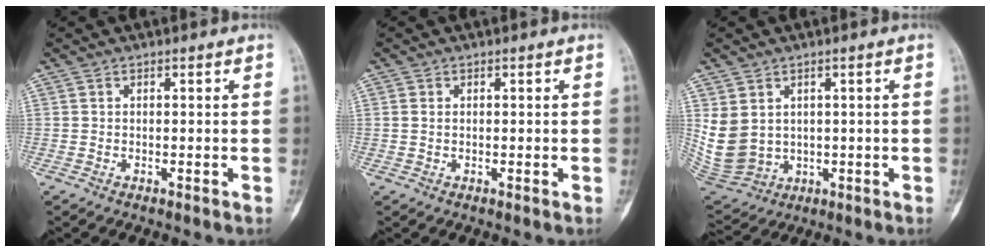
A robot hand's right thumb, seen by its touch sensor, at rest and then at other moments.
{"total": 0.9, "force": [0.2, 0.7, 0.6], "torque": [-0.014, 0.000, 0.003]}
{"total": 9.0, "force": [1.7, 7.5, 4.6], "torque": [-0.084, -0.010, 0.062]}